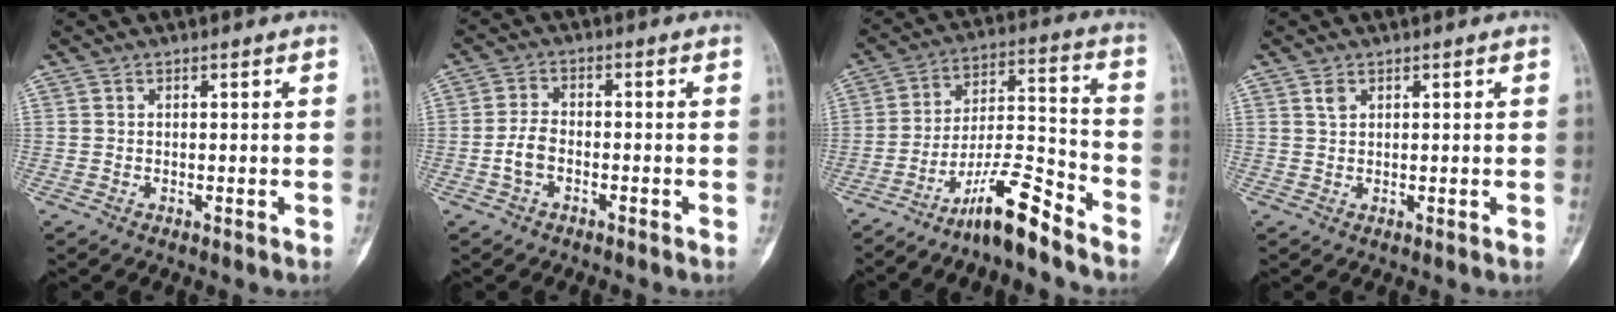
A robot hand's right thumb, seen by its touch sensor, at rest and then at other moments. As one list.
[{"total": 4.1, "force": [-1.5, 2.4, 2.9], "torque": [-0.059, 0.015, -0.033]}, {"total": 11.9, "force": [-9.2, 1.7, 7.3], "torque": [-0.132, 0.084, -0.165]}, {"total": 1.4, "force": [0.8, 0.8, 0.8], "torque": [-0.010, 0.001, 0.016]}]